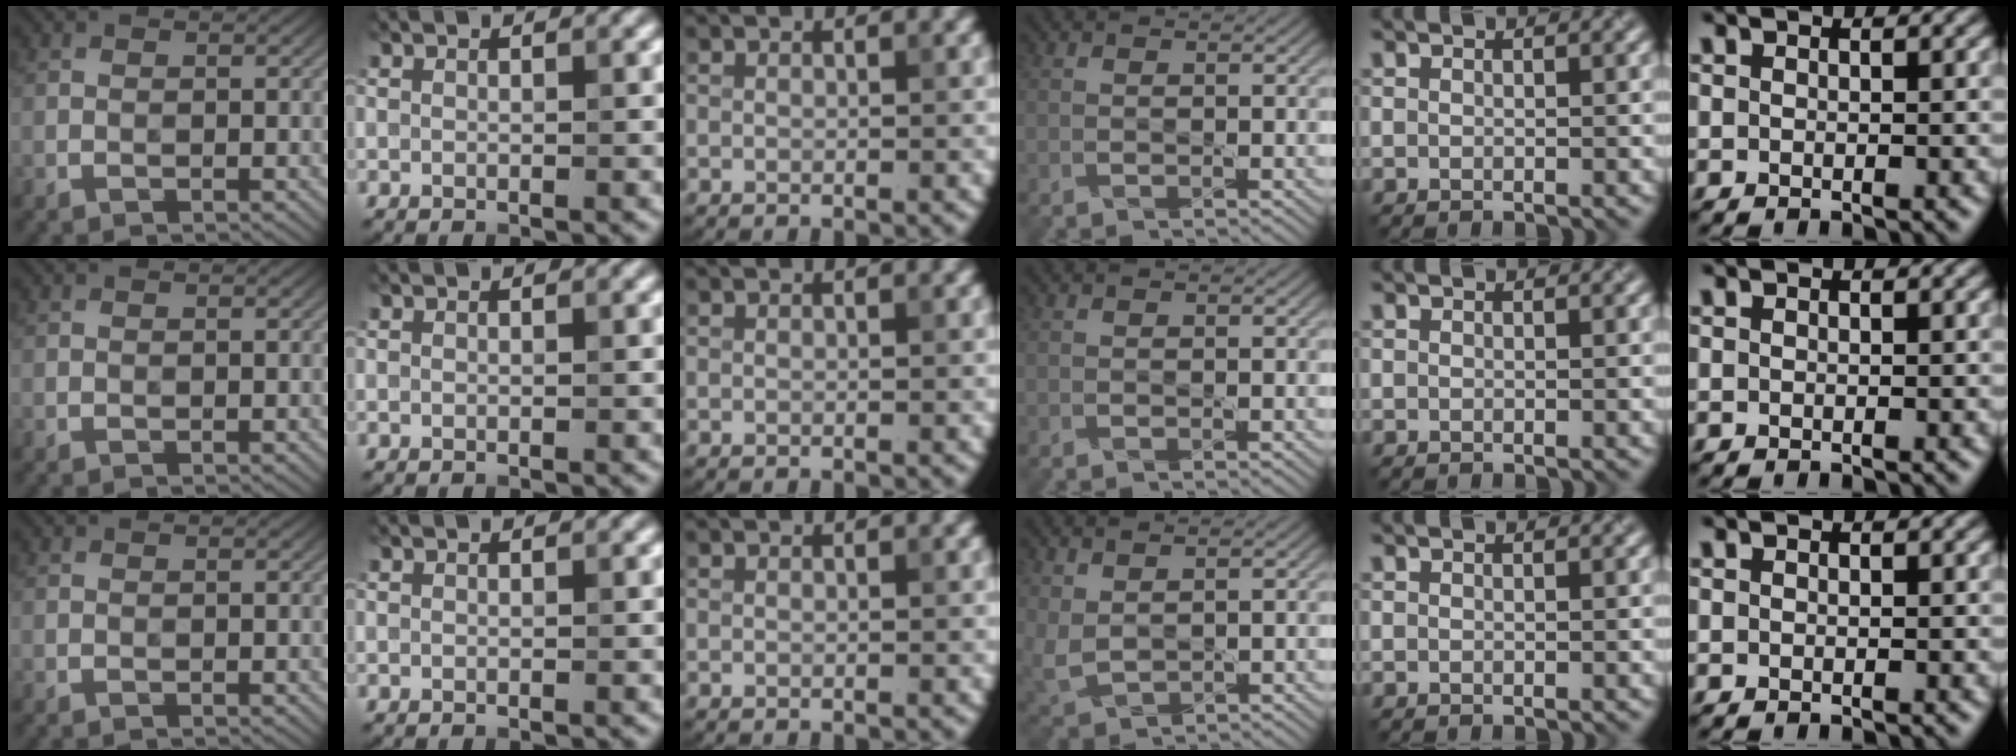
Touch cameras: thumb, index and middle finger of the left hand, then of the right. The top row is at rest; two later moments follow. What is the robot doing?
{"motion": "pour", "object": "kettle"}